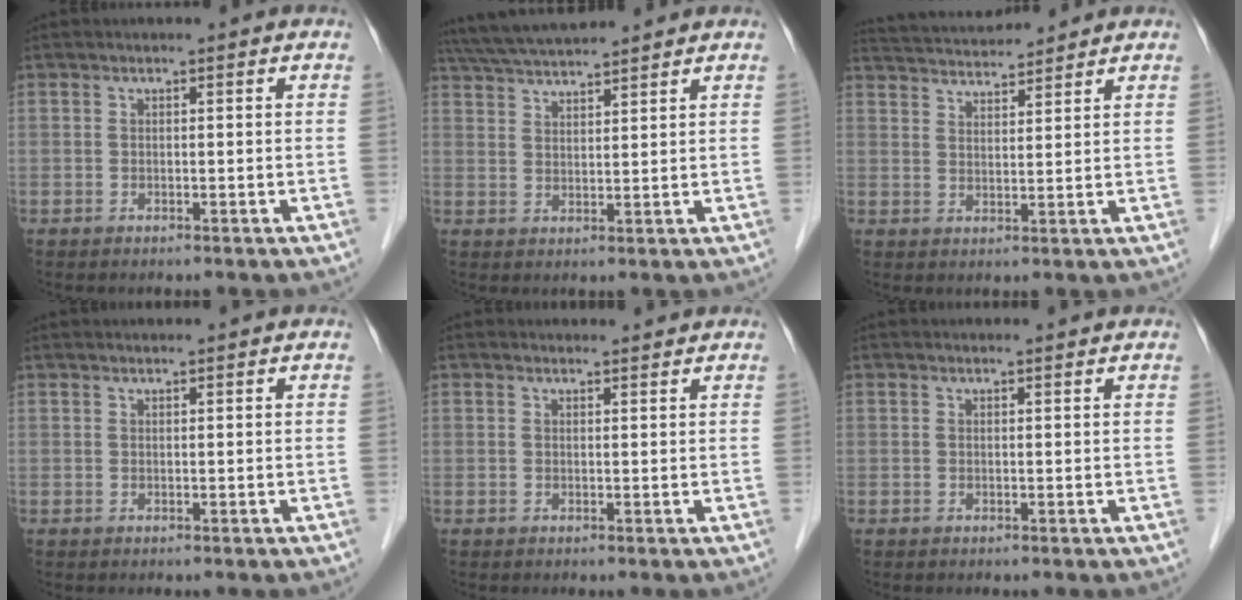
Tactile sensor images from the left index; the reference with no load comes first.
{"total": 9.2, "force": [8.6, 0.2, 3.3], "torque": [-0.068, 0.033, 0.147]}
{"total": 8.9, "force": [8.6, 0.6, 2.2], "torque": [-0.048, 0.026, 0.142]}
{"total": 0.9, "force": [0.9, -0.1, 0.2], "torque": [-0.006, 0.009, 0.018]}
{"total": 1.6, "force": [1.6, 0.3, -0.1], "torque": [-0.009, 0.000, 0.020]}
{"total": 0.7, "force": [0.7, 0.0, -0.1], "torque": [-0.008, -0.005, 0.008]}